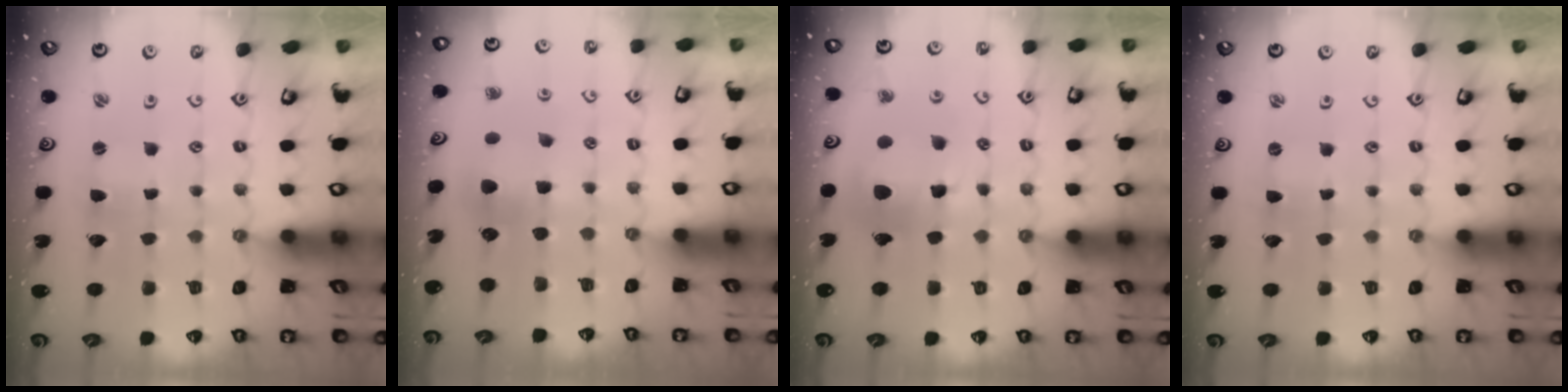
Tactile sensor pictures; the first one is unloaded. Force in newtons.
{"total": 5.9, "press": 5.9, "slide": 0.4}
{"total": 12.5, "press": 12.5, "slide": 1.4}
{"total": 0.6, "press": 0.6, "slide": 0.1}